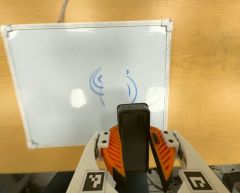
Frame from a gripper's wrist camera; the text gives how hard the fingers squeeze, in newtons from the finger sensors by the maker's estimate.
{"total": 8.7, "left": 9.4, "right": 8.0}